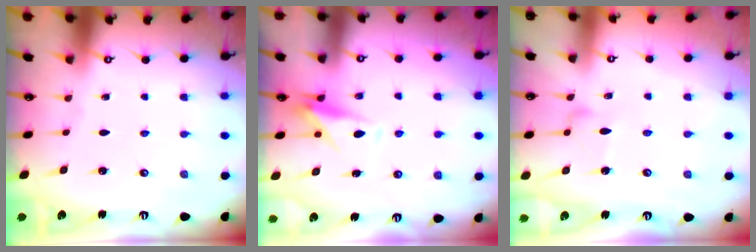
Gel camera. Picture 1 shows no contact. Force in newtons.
{"total": 9.0, "press": 9.0, "slide": 0.7}
{"total": 10.4, "press": 10.4, "slide": 0.4}